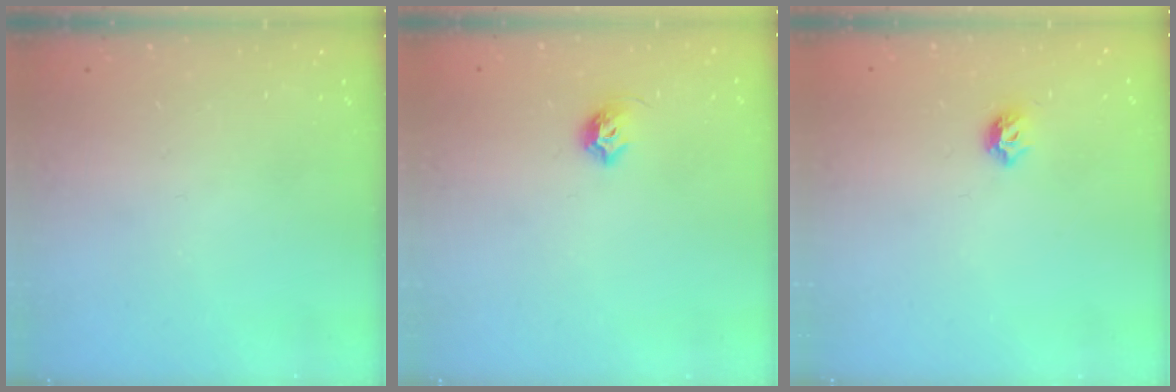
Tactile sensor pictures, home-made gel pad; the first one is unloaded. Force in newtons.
{"total": 6.7, "press": 6.6, "slide": 1.0}
{"total": 6.0, "press": 5.9, "slide": 1.0}